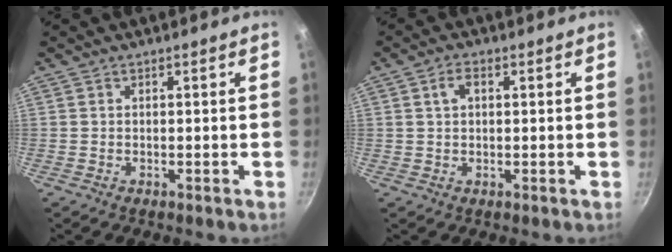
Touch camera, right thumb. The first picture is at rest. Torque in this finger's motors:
{"motor_torque": [0.17, -0.53, -0.26, 0.22, 0.10]}